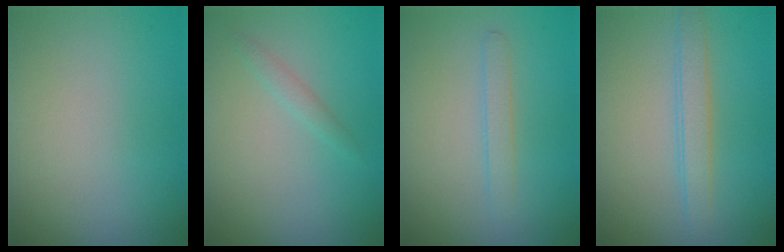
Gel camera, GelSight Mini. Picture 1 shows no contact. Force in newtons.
{"total": 1.0, "press": 1.0, "slide": 0.0}
{"total": 1.3, "press": 1.3, "slide": 0.1}
{"total": 2.2, "press": 2.2, "slide": 0.1}